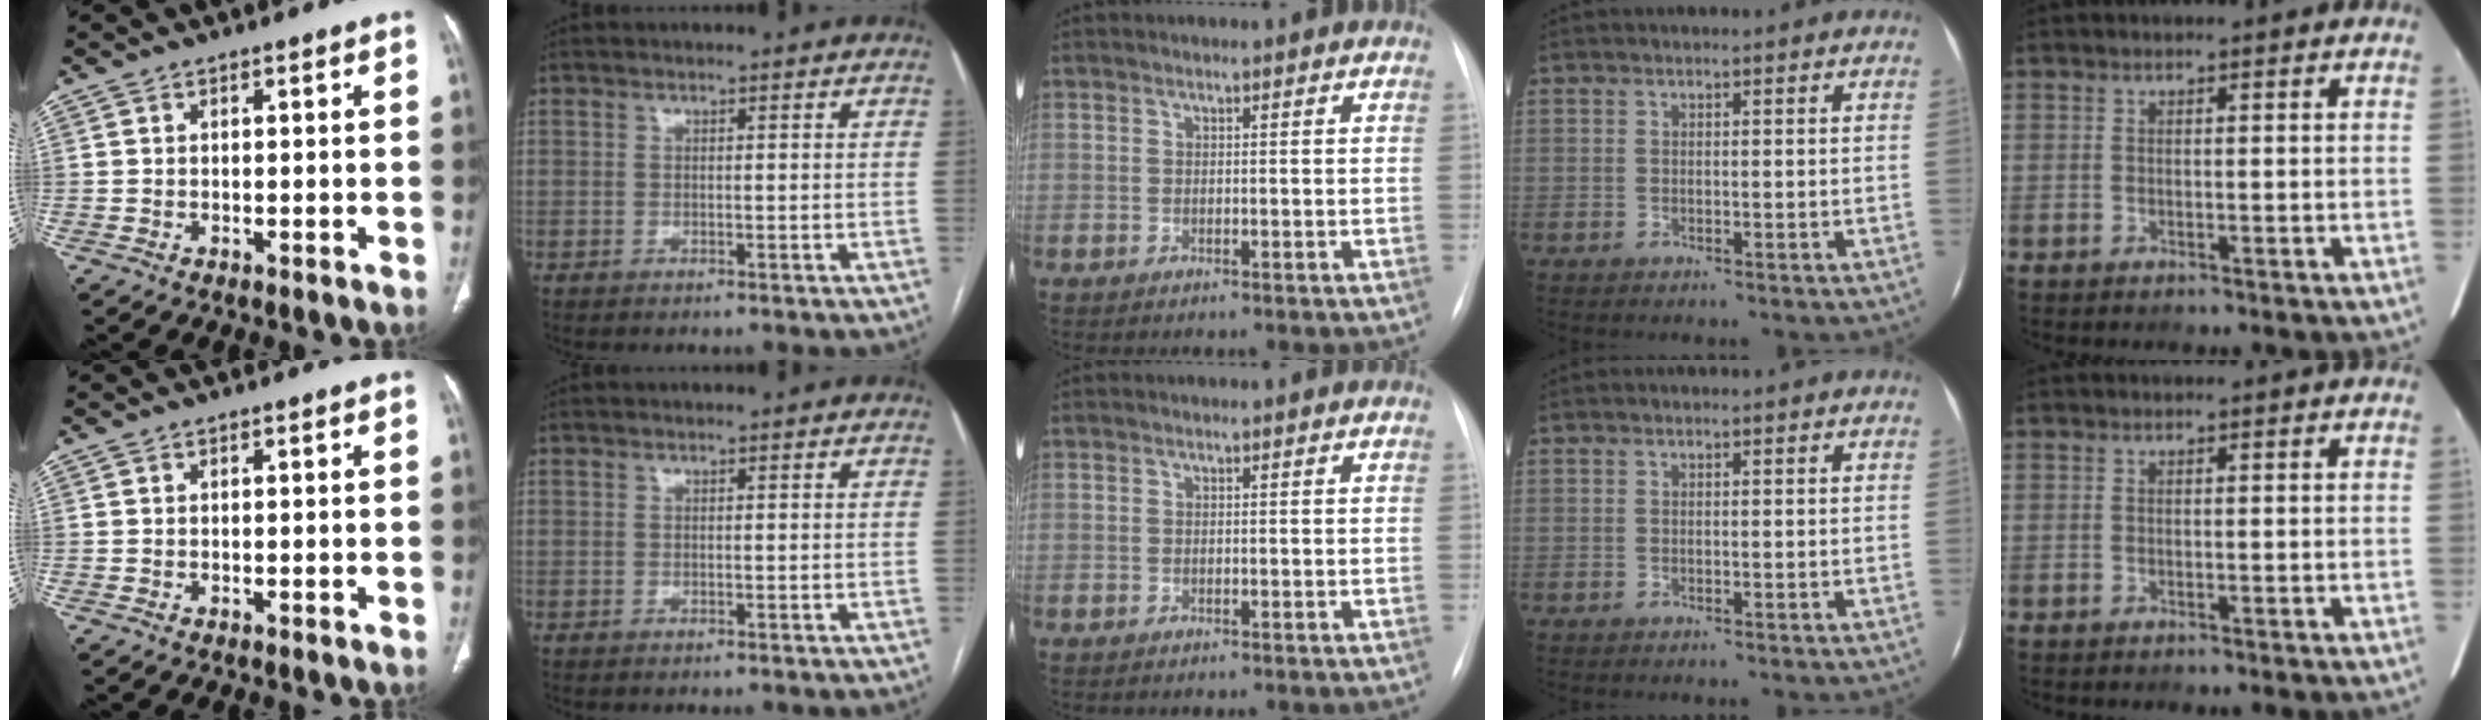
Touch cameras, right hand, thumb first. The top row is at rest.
{}